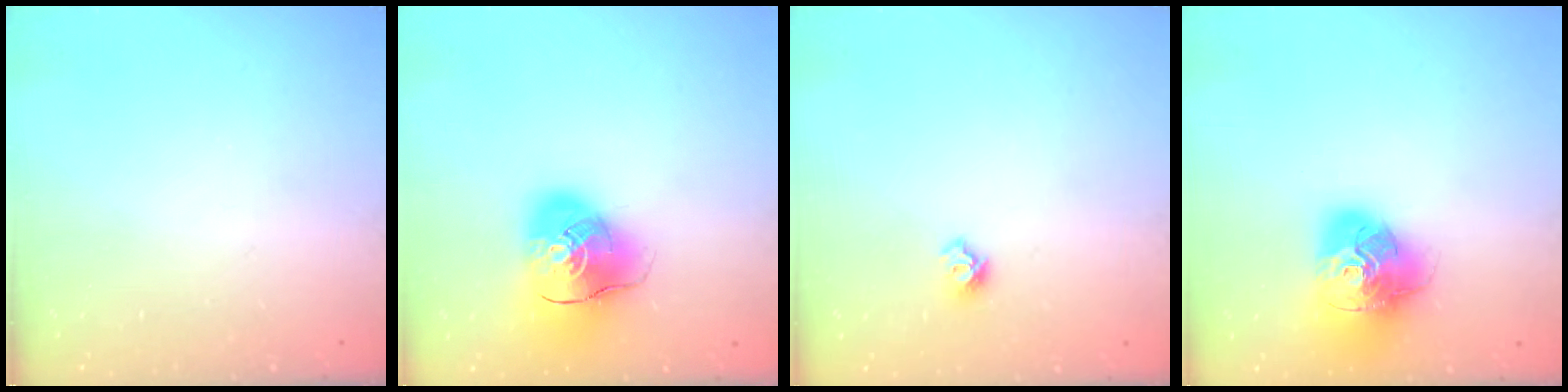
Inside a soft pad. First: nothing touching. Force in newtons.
{"total": 14.8, "press": 14.5, "slide": 2.6}
{"total": 5.7, "press": 5.7, "slide": 0.5}
{"total": 18.8, "press": 18.6, "slide": 2.1}